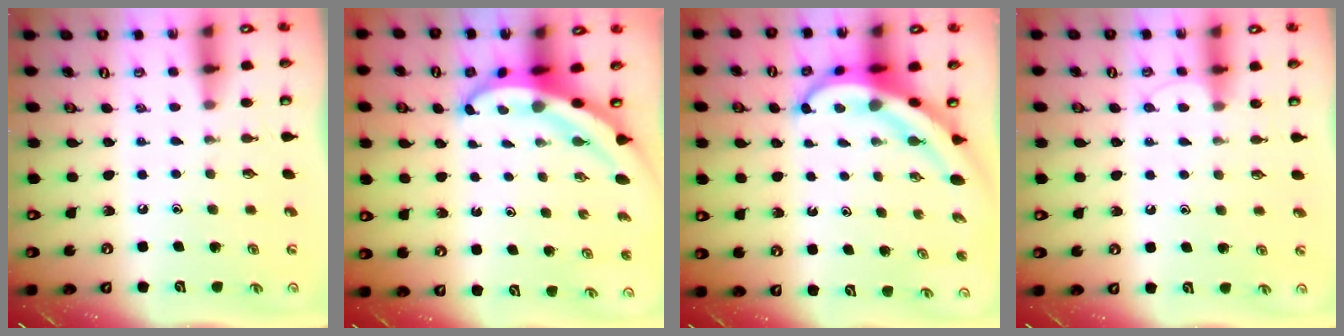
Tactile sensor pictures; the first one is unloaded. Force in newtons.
{"total": 5.3, "press": 5.2, "slide": 0.7}
{"total": 7.4, "press": 7.2, "slide": 1.7}
{"total": 4.8, "press": 4.8, "slide": 0.5}